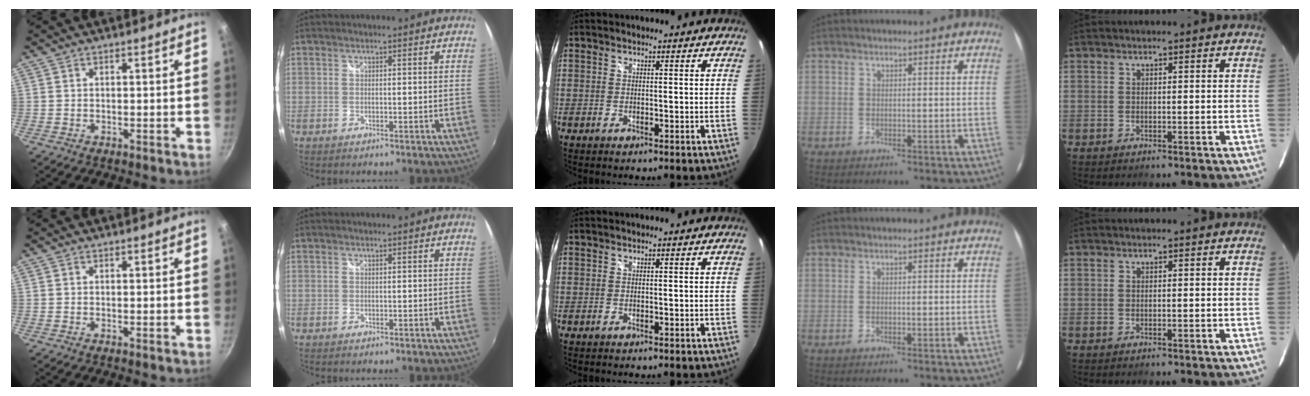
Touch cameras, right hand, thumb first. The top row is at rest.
{}